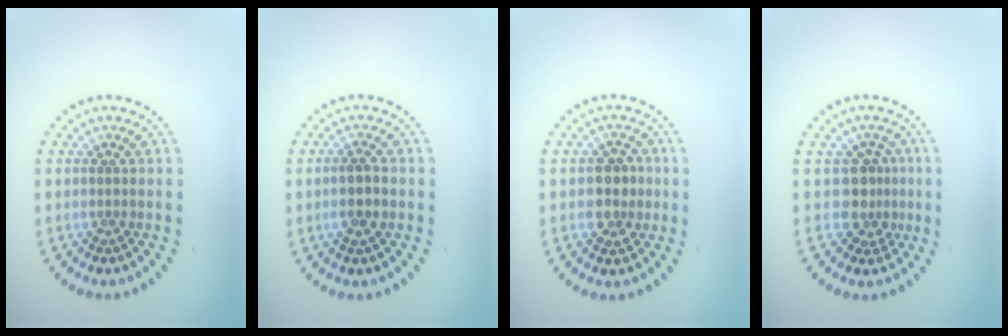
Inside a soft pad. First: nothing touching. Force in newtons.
{"total": 2.3, "press": 2.2, "slide": 0.8}
{"total": 2.9, "press": 2.8, "slide": 0.5}
{"total": 2.6, "press": 1.9, "slide": 1.8}